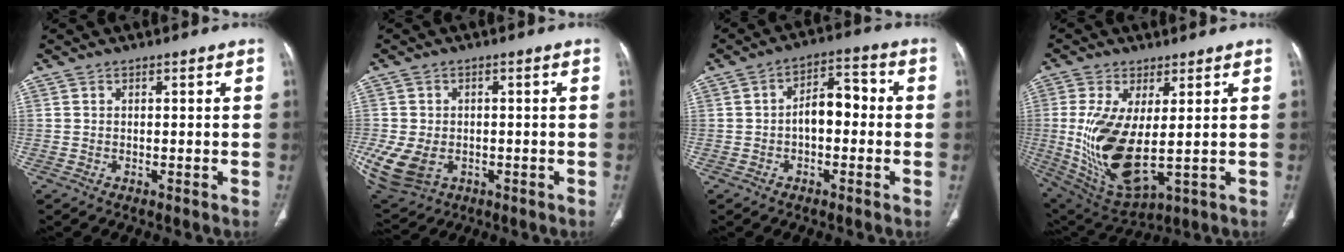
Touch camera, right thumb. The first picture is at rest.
{"total": 11.1, "force": [-2.8, 8.0, 7.1], "torque": [-0.167, -0.005, -0.034]}
{"total": 7.2, "force": [-0.7, 4.2, 5.8], "torque": [-0.075, 0.031, -0.020]}
{"total": 15.9, "force": [0.0, 6.8, 14.4], "torque": [-0.295, -0.025, 0.025]}